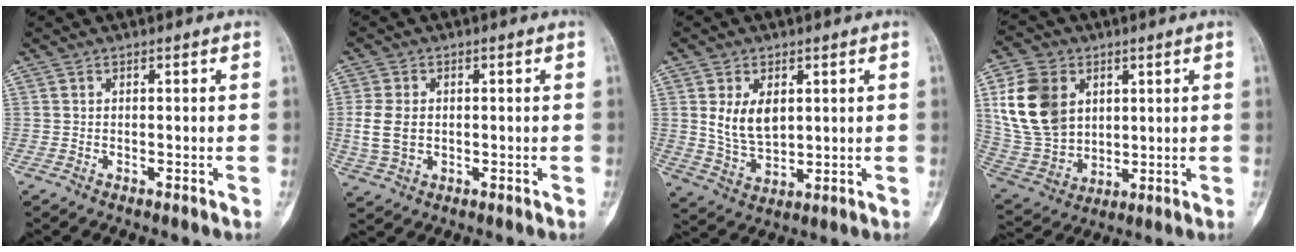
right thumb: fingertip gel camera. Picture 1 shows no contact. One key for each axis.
{"total": 6.1, "fx": 0.1, "fy": 4.4, "fz": 4.3, "tx": -0.088, "ty": 0.001, "tz": 0.007}
{"total": 8.1, "fx": 2.1, "fy": 5.2, "fz": 5.9, "tx": -0.093, "ty": -0.014, "tz": 0.052}
{"total": 15.9, "fx": 4.6, "fy": 12.1, "fz": 9.3, "tx": -0.160, "ty": -0.009, "tz": 0.099}